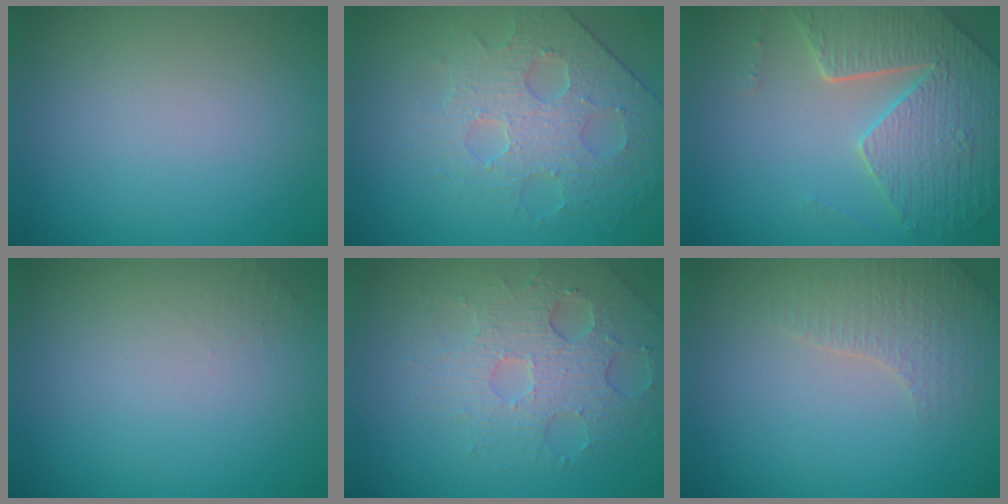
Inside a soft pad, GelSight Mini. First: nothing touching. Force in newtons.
{"total": 4.0, "press": 4.0, "slide": 0.5}
{"total": 6.3, "press": 5.2, "slide": 3.6}
{"total": 0.7, "press": 0.7, "slide": 0.1}
{"total": 4.5, "press": 3.8, "slide": 2.3}
{"total": 2.6, "press": 2.5, "slide": 0.5}